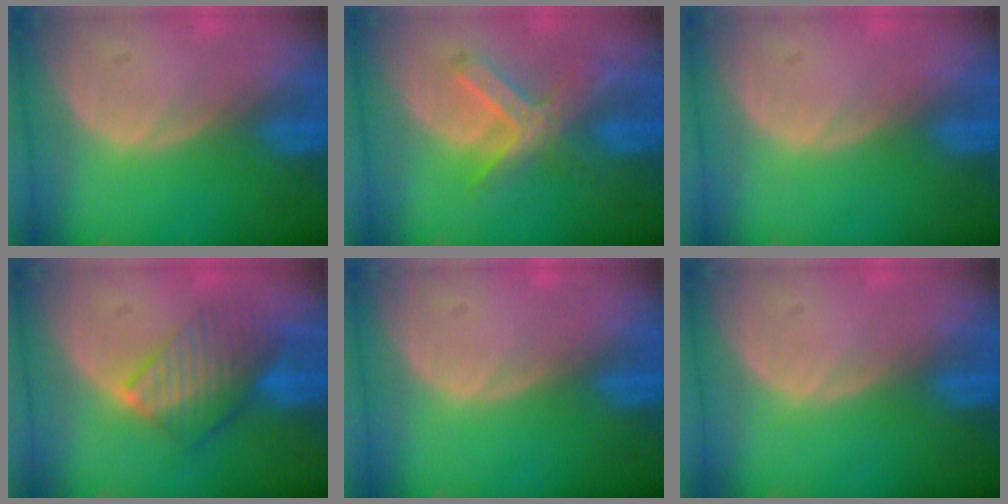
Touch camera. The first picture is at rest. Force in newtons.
{"total": 7.4, "press": 6.4, "slide": 3.8}
{"total": 0.0}
{"total": 7.5, "press": 7.1, "slide": 2.3}
{"total": 0.0}
{"total": 0.0}